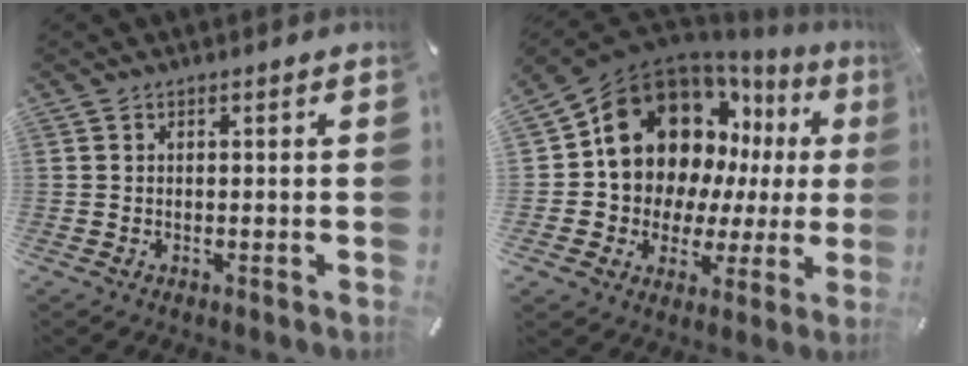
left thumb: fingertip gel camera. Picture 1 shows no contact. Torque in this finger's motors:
{"motor_torque": [1.51, 2.20, 1.59, -1.17, 0.67]}